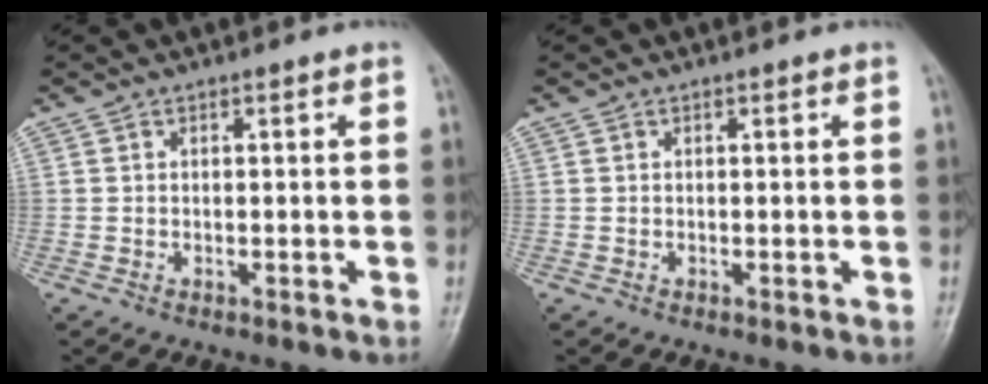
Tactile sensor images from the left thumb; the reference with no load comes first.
{"total": 0.0}